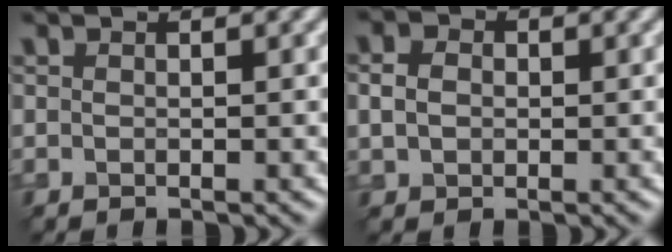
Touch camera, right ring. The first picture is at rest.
{"total": 2.5, "force": [0.0, 2.0, 1.4], "torque": [-0.037, 0.004, -0.006]}